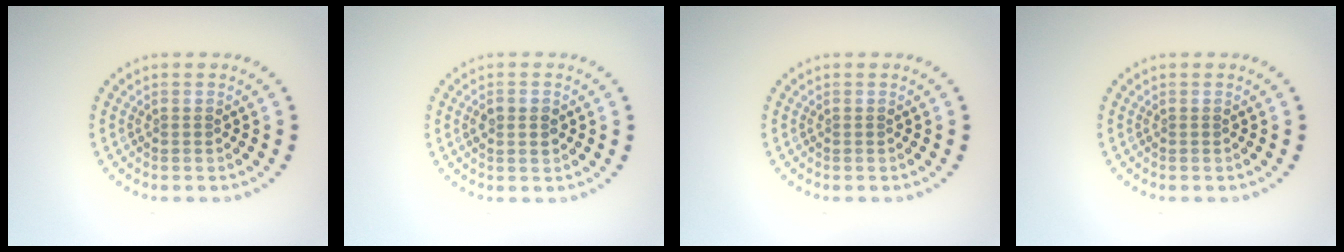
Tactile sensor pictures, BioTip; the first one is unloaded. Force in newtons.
{"total": 1.6, "press": 1.6, "slide": 0.1}
{"total": 0.0}
{"total": 0.0}